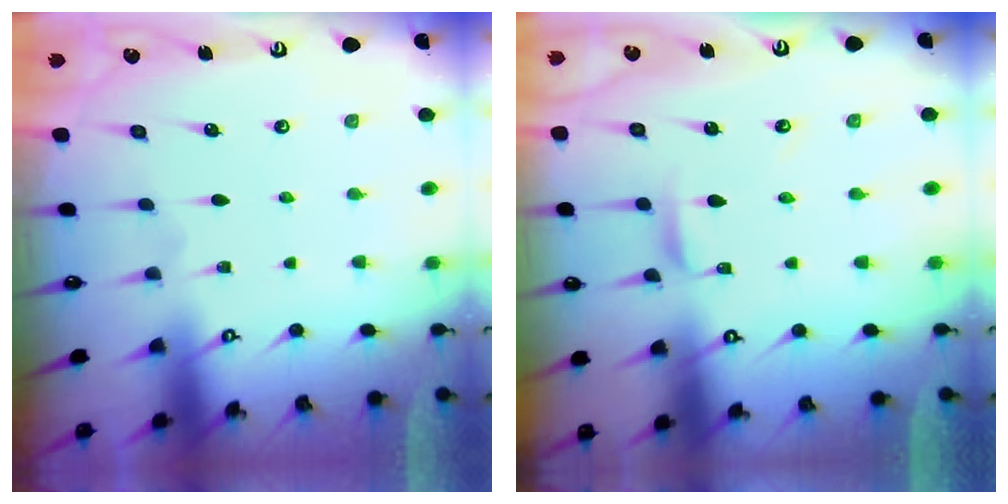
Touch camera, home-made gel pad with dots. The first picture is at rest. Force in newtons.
{"total": 2.1, "press": 2.1, "slide": 0.2}